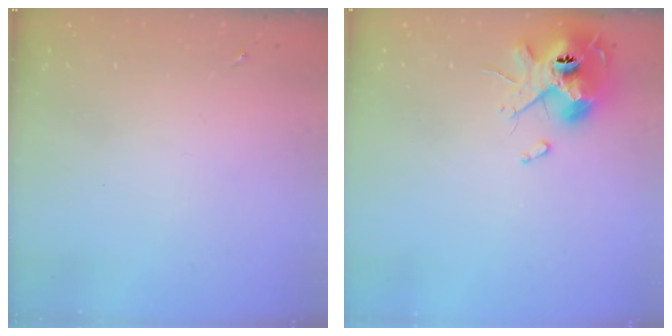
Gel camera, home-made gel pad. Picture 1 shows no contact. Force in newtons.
{"total": 11.9, "press": 11.7, "slide": 1.7}